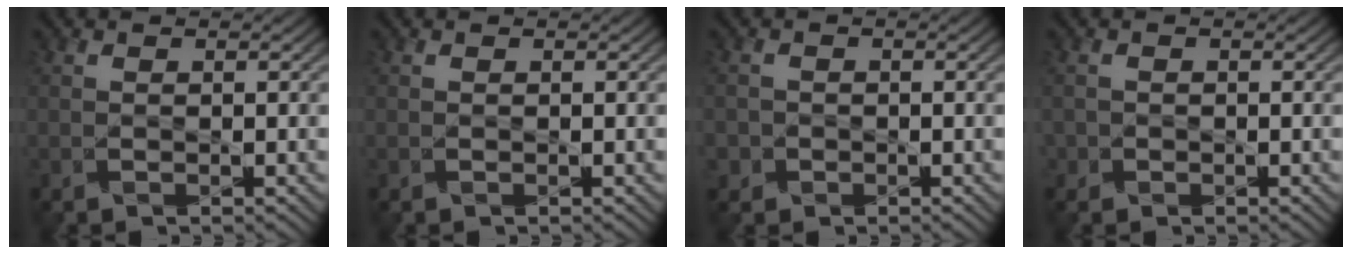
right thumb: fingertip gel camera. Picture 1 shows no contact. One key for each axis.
{"total": 0.0}
{"total": 1.7, "fx": -0.7, "fy": 1.6, "fz": 0.2, "tx": 0.003, "ty": -0.004, "tz": -0.018}
{"total": 1.0, "fx": -0.5, "fy": 0.9, "fz": 0.0, "tx": 0.003, "ty": -0.005, "tz": -0.013}